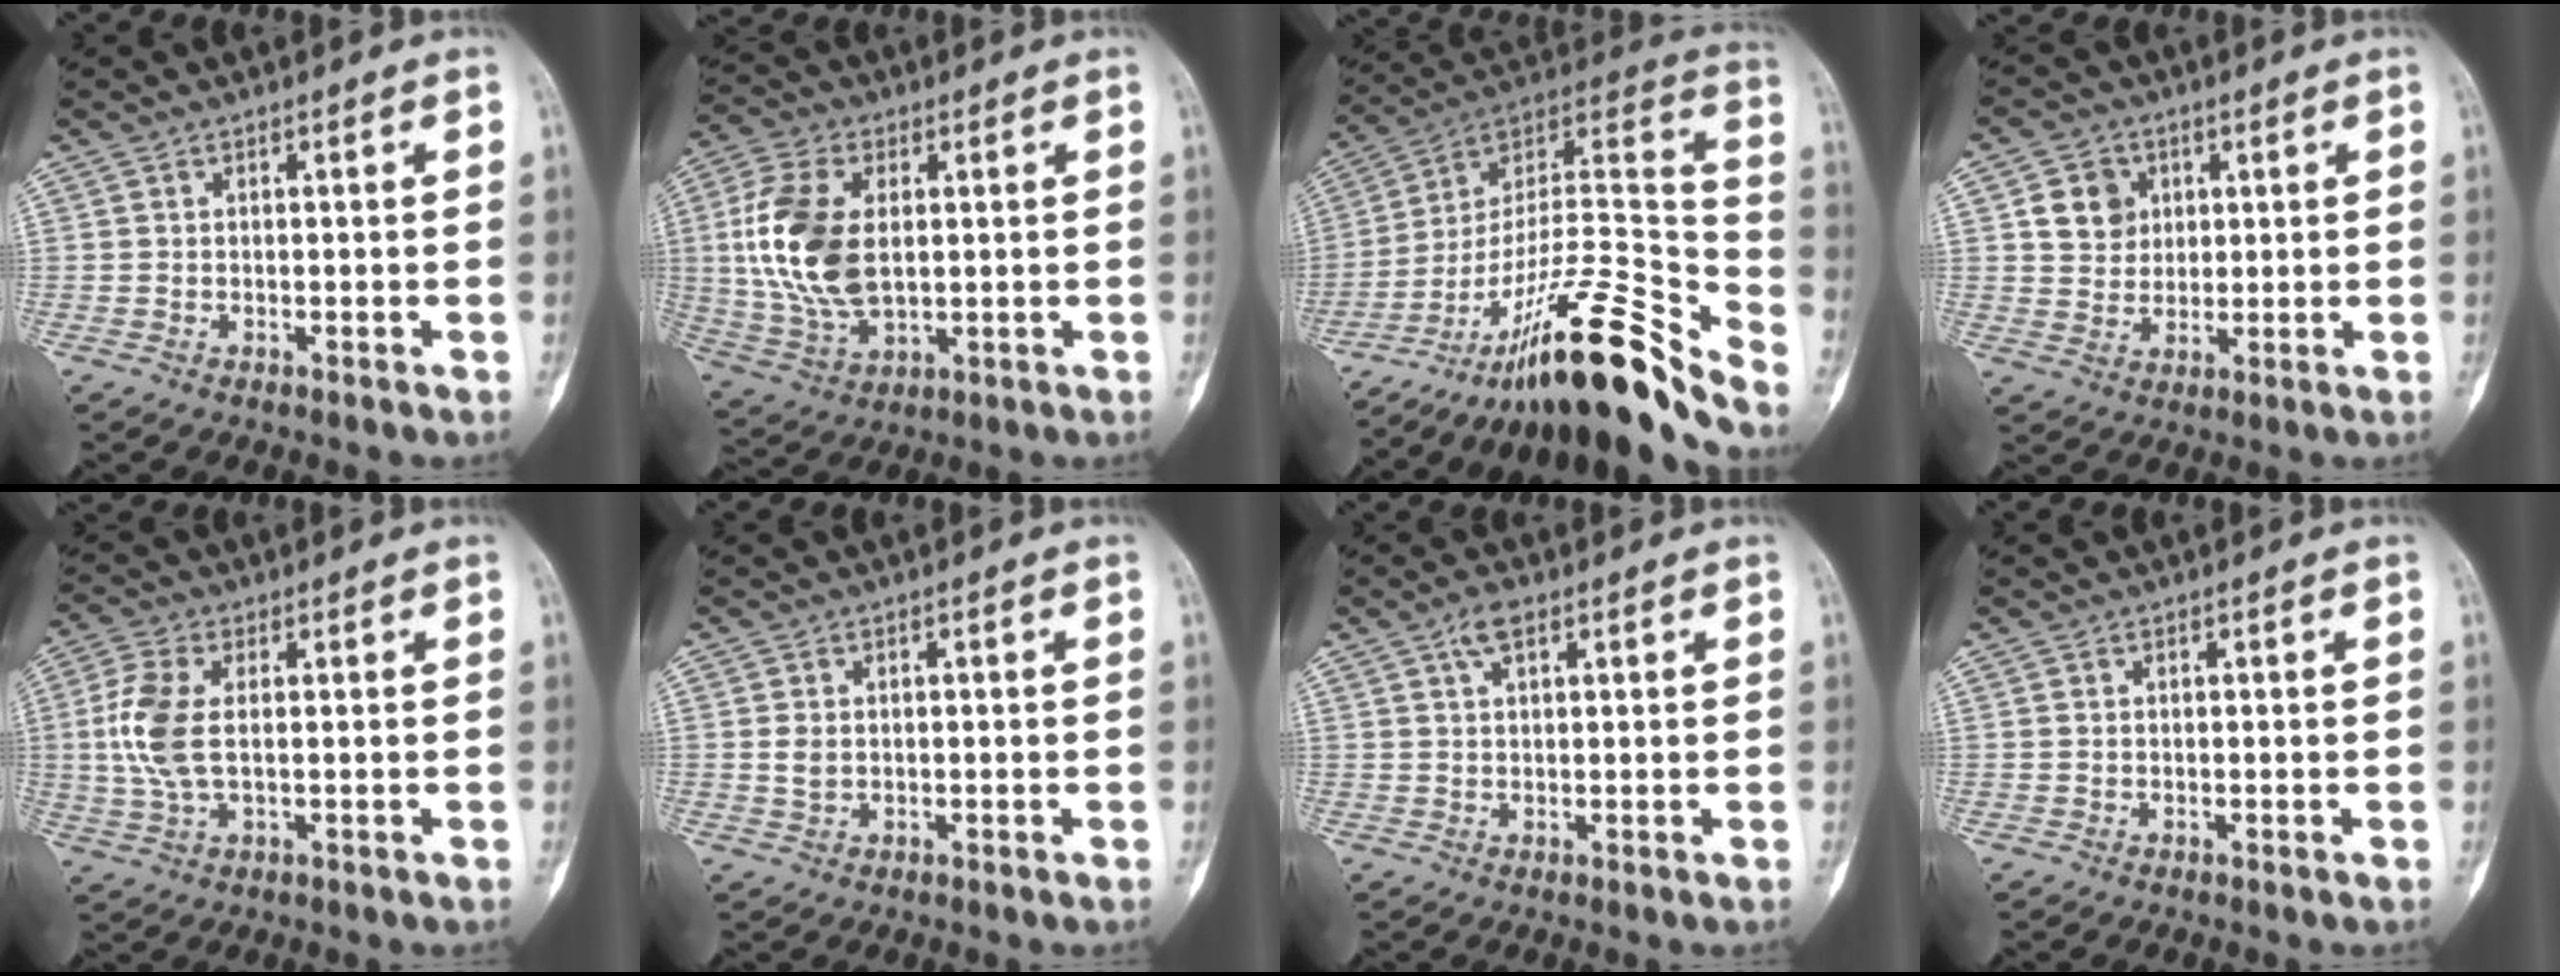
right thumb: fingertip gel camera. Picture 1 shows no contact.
{"total": 15.3, "force": [1.8, 8.8, 12.4], "torque": [-0.256, -0.005, 0.039]}
{"total": 27.0, "force": [-20.2, 4.9, 17.2], "torque": [-0.236, 0.124, -0.336]}
{"total": 6.8, "force": [2.2, 6.0, 2.5], "torque": [-0.015, -0.006, 0.041]}
{"total": 8.3, "force": [0.6, 4.2, 7.2], "torque": [-0.177, 0.003, 0.012]}
{"total": 2.0, "force": [0.1, 1.5, 1.3], "torque": [-0.026, 0.003, 0.004]}
{"total": 3.3, "force": [1.7, 1.5, 2.4], "torque": [-0.044, 0.003, 0.032]}
{"total": 0.0}